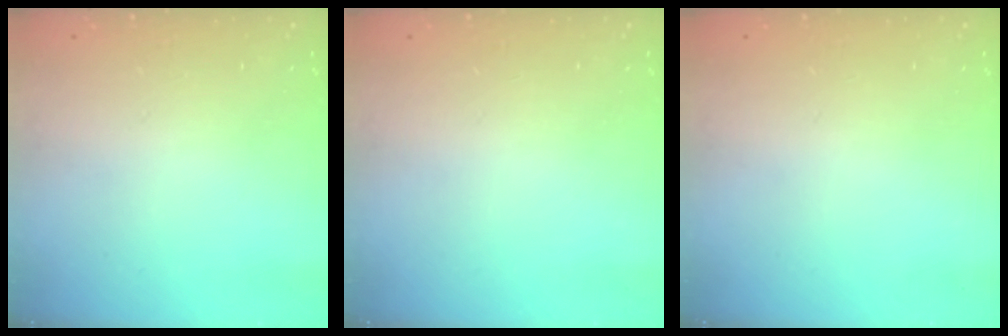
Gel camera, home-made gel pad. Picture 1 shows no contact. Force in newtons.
{"total": 0.0}
{"total": 0.0}